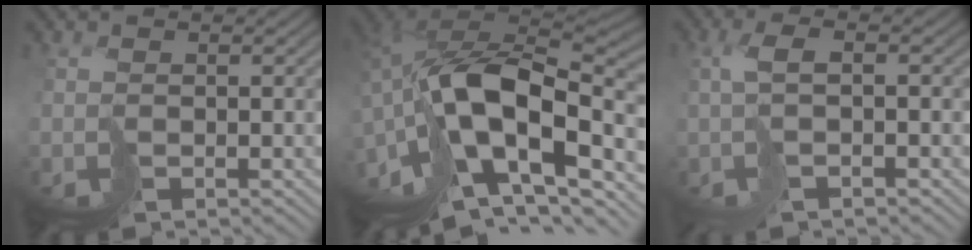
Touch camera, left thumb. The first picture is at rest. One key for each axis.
{"total": 17.9, "fx": -6.2, "fy": 9.5, "fz": 13.8, "tx": -0.293, "ty": 0.003, "tz": -0.116}
{"total": 2.9, "fx": -0.1, "fy": 0.6, "fz": 2.9, "tx": -0.060, "ty": 0.008, "tz": -0.008}